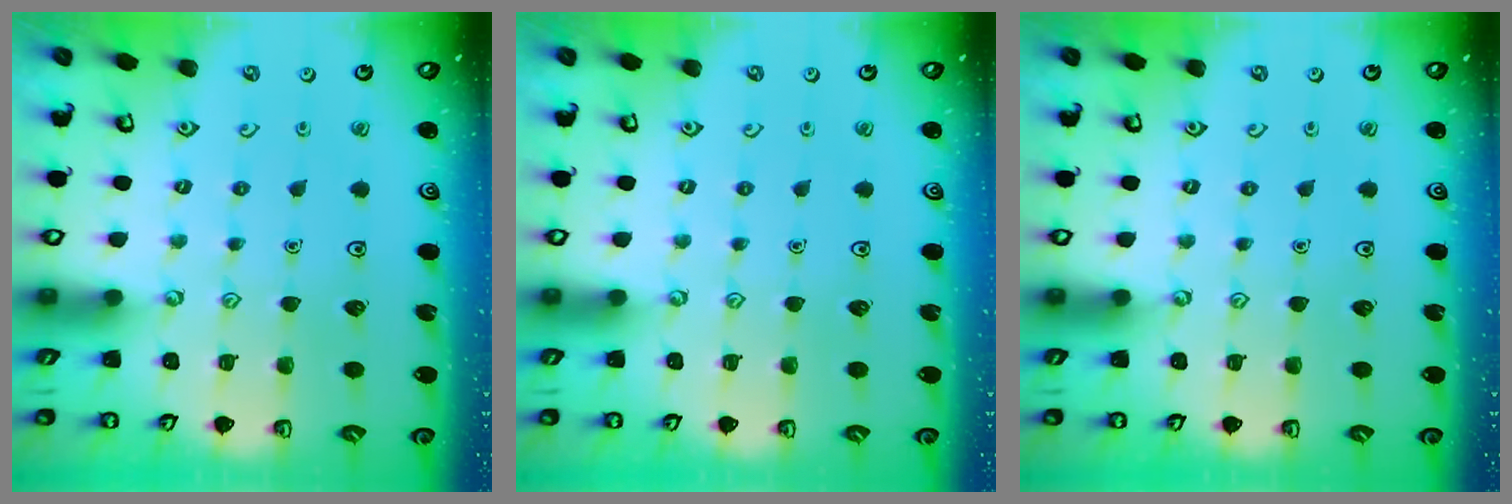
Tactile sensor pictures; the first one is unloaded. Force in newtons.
{"total": 0.0}
{"total": 0.0}